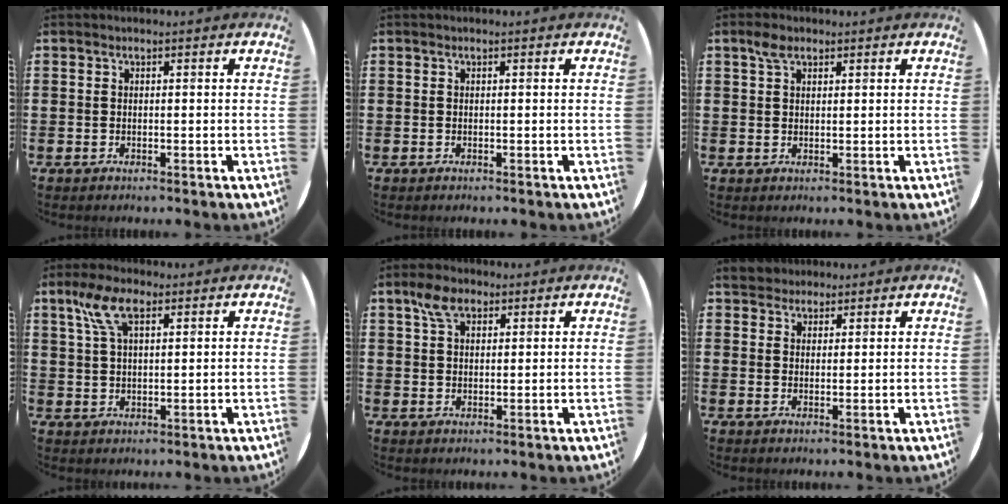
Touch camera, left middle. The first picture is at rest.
{"total": 0.0}
{"total": 2.3, "force": [1.6, 1.2, 1.2], "torque": [-0.018, 0.003, 0.028]}
{"total": 6.3, "force": [3.3, 2.7, 4.6], "torque": [-0.101, 0.012, 0.059]}
{"total": 4.5, "force": [2.9, 2.4, 2.4], "torque": [-0.040, 0.003, 0.050]}
{"total": 3.3, "force": [3.0, 1.4, 0.1], "torque": [-0.003, 0.000, 0.058]}